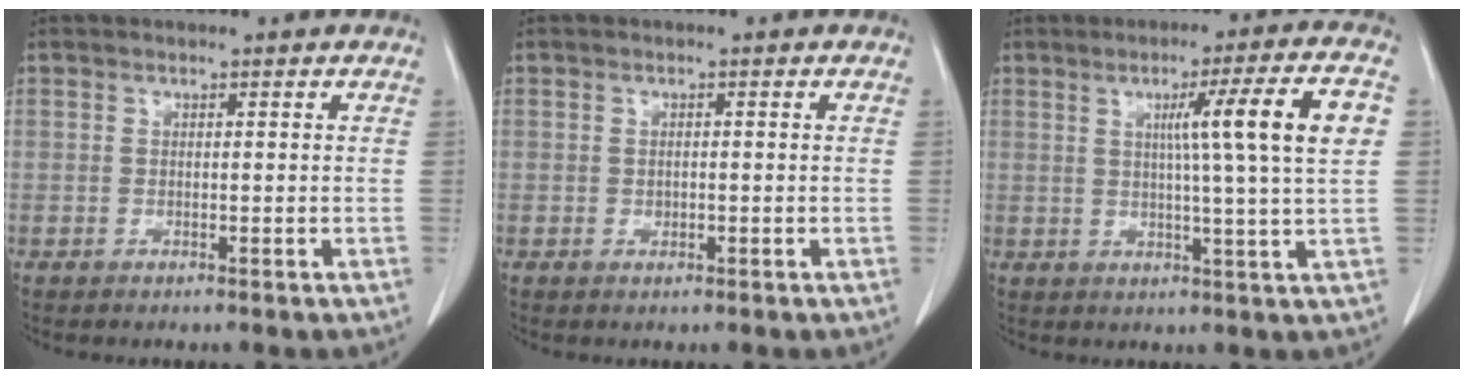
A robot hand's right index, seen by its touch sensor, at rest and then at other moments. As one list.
[{"total": 0.8, "force": [-0.1, 0.5, 0.5], "torque": [-0.008, 0.000, -0.001]}, {"total": 11.2, "force": [2.5, -1.5, 10.8], "torque": [-0.158, 0.005, 0.036]}]